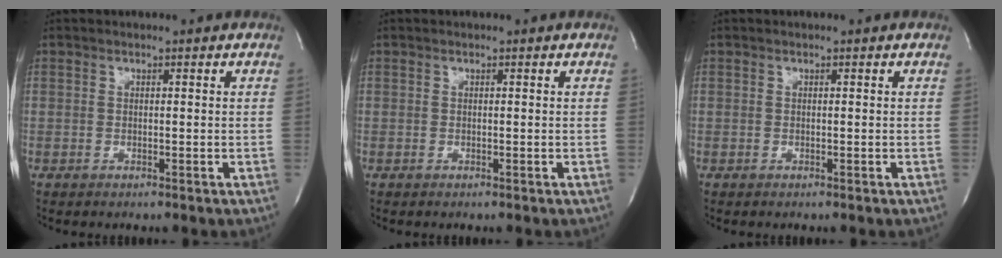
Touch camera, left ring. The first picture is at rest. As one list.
[{"total": 0.0}, {"total": 0.0}]